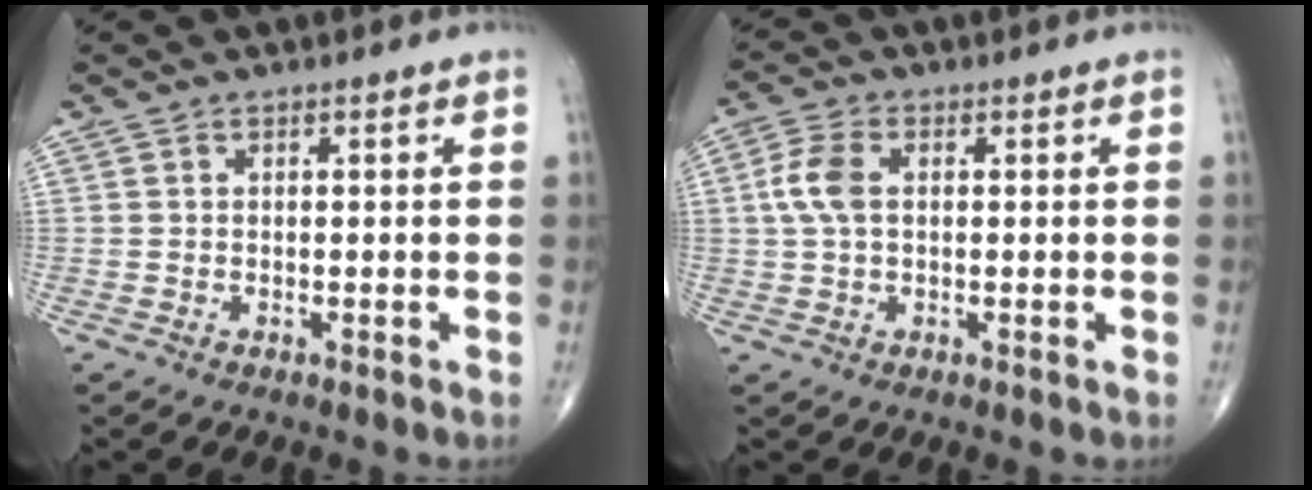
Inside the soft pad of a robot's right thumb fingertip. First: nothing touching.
{"total": 5.5, "force": [0.7, 3.2, 4.4], "torque": [-0.107, 0.013, 0.009]}